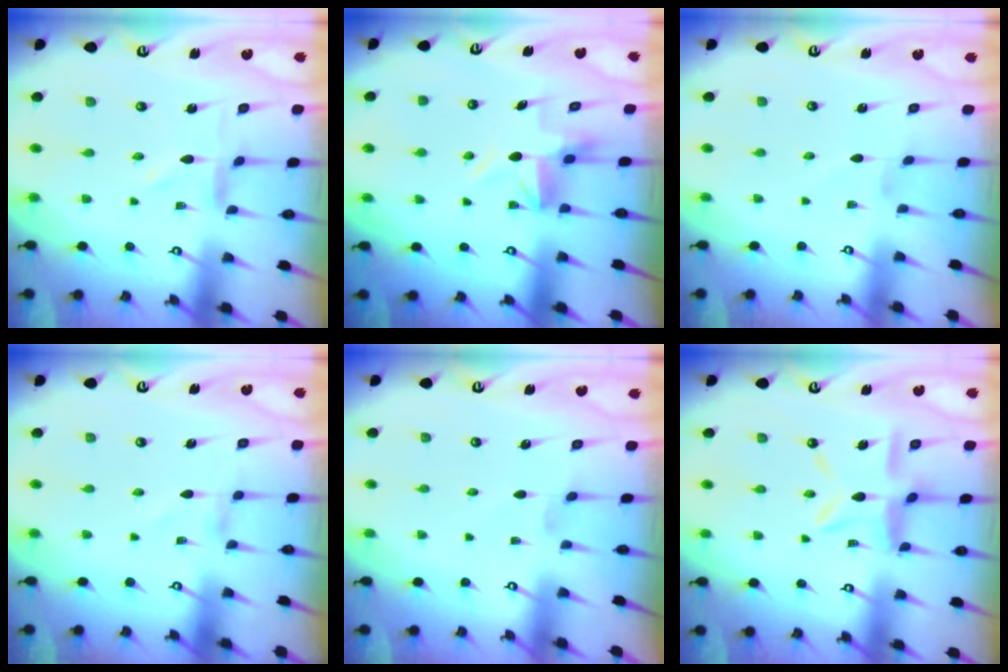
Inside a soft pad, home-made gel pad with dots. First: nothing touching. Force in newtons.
{"total": 5.2, "press": 5.2, "slide": 0.2}
{"total": 0.0}
{"total": 0.9, "press": 0.9, "slide": 0.1}
{"total": 0.9, "press": 0.8, "slide": 0.3}
{"total": 12.2, "press": 12.2, "slide": 1.0}